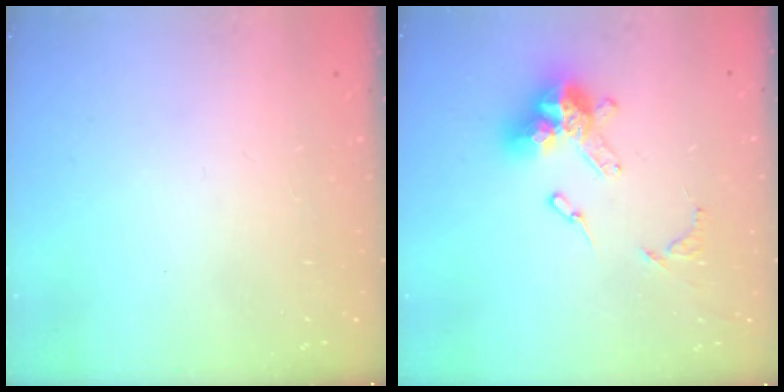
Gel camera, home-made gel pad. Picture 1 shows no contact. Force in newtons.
{"total": 14.2, "press": 14.1, "slide": 1.3}